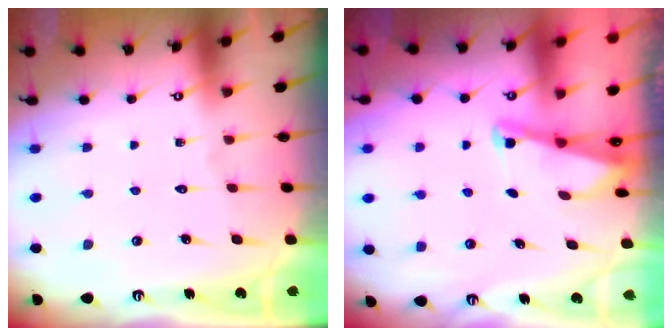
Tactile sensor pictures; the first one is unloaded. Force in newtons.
{"total": 2.1, "press": 2.0, "slide": 0.3}